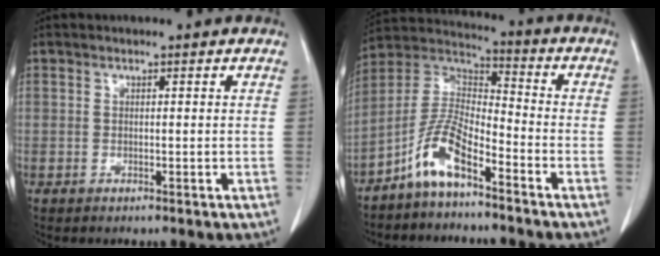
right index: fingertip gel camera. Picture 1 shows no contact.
{"total": 9.0, "force": [-5.8, 2.3, 6.4], "torque": [-0.141, 0.014, -0.117]}